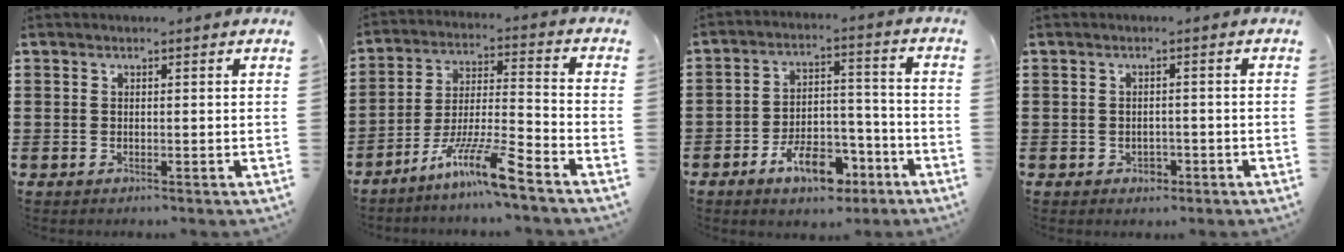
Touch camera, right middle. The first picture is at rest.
{"total": 10.3, "force": [-7.7, 0.5, 6.8], "torque": [-0.130, 0.001, -0.150]}
{"total": 9.1, "force": [-5.8, 4.2, 5.7], "torque": [-0.103, 0.019, -0.104]}
{"total": 1.3, "force": [-0.7, 0.9, 0.6], "torque": [-0.015, 0.001, -0.015]}